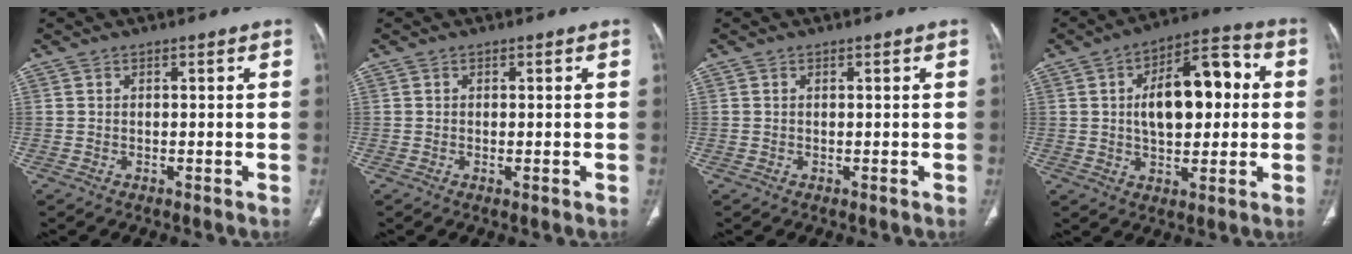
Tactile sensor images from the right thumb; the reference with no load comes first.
{"total": 0.8, "force": [-0.2, 0.2, 0.8], "torque": [-0.016, -0.003, -0.003]}
{"total": 0.0}
{"total": 15.7, "force": [1.8, 8.3, 13.2], "torque": [-0.173, 0.026, 0.026]}